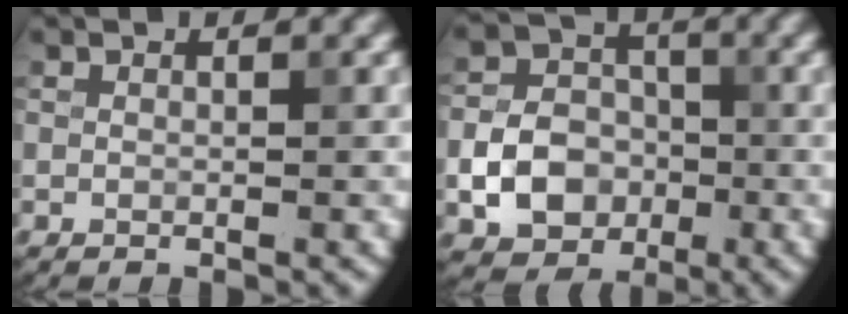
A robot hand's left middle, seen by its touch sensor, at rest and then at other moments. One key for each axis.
{"total": 5.7, "fx": -1.6, "fy": 4.7, "fz": 2.9, "tx": -0.044, "ty": -0.001, "tz": -0.032}